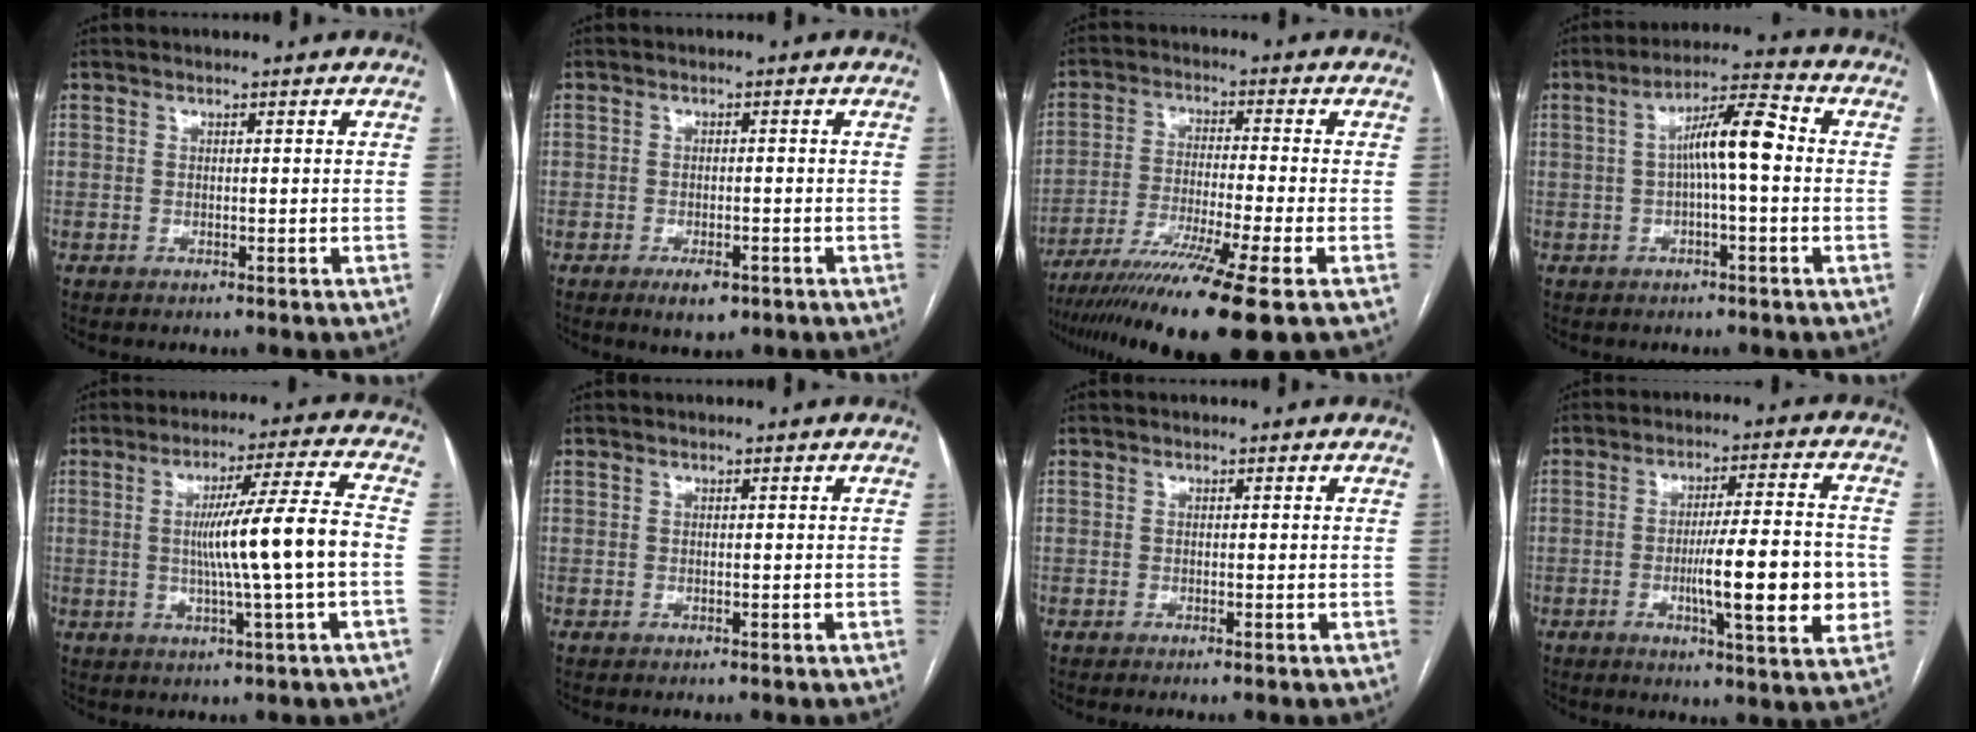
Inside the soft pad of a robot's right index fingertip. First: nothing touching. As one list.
[{"total": 4.7, "force": [-2.4, 1.6, 3.6], "torque": [-0.061, -0.006, -0.031]}, {"total": 15.6, "force": [-10.9, -1.6, 11.1], "torque": [-0.188, -0.046, -0.182]}, {"total": 8.2, "force": [0.2, 1.1, 8.1], "torque": [-0.142, 0.026, 0.000]}, {"total": 11.4, "force": [-0.8, -1.3, 11.3], "torque": [-0.188, 0.005, -0.009]}, {"total": 0.0}, {"total": 0.0}, {"total": 13.4, "force": [-2.3, 1.4, 13.2], "torque": [-0.198, -0.004, -0.036]}]